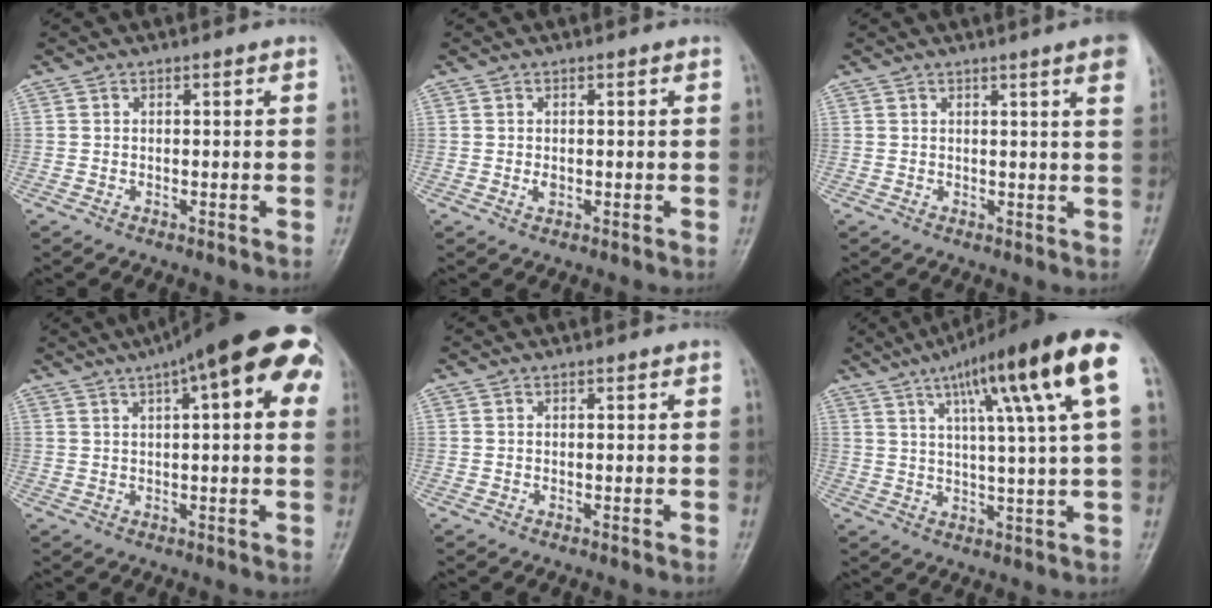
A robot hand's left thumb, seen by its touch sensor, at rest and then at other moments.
{"total": 1.1, "force": [0.0, 0.8, 0.8], "torque": [-0.010, -0.001, 0.001]}
{"total": 6.5, "force": [3.8, 0.1, 5.3], "torque": [-0.056, -0.006, 0.038]}
{"total": 19.4, "force": [8.4, 5.7, 16.6], "torque": [-0.228, 0.033, 0.111]}
{"total": 0.0}
{"total": 18.8, "force": [8.0, 1.7, 16.9], "torque": [-0.251, 0.000, 0.114]}